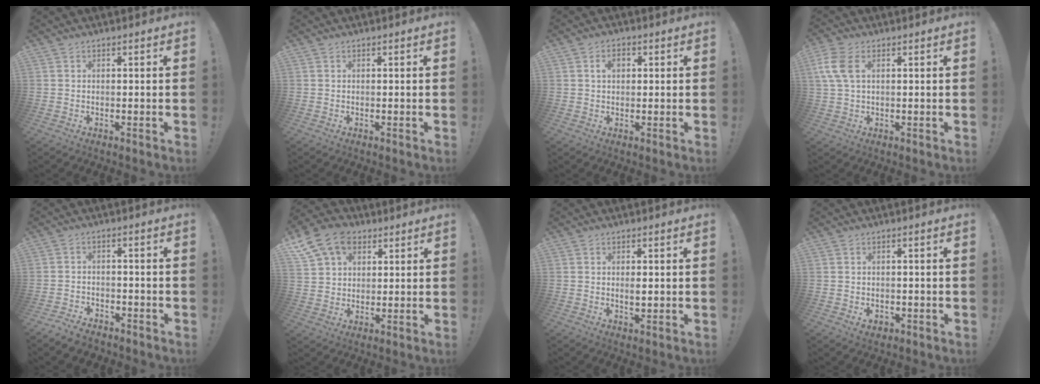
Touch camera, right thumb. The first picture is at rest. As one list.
[{"total": 0.0}, {"total": 3.3, "force": [0.9, 2.2, 2.3], "torque": [-0.027, 0.001, 0.011]}, {"total": 7.6, "force": [2.3, 4.4, 5.7], "torque": [-0.122, 0.002, 0.044]}, {"total": 4.6, "force": [-4.1, 1.9, 1.2], "torque": [-0.021, 0.012, -0.074]}, {"total": 13.2, "force": [6.6, 9.7, 6.2], "torque": [-0.100, -0.029, 0.132]}, {"total": 2.1, "force": [0.1, 0.8, 1.9], "torque": [-0.022, -0.006, -0.001]}, {"total": 2.0, "force": [-1.1, 1.5, 0.9], "torque": [-0.003, 0.001, -0.019]}]